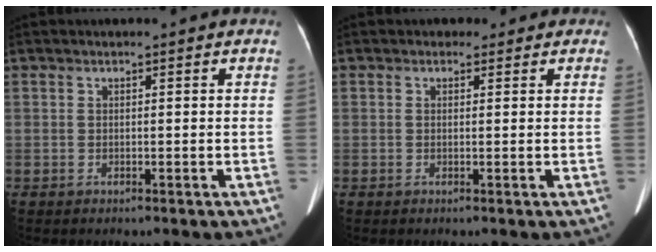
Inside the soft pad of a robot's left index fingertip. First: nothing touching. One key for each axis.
{"total": 1.5, "fx": 0.9, "fy": 1.3, "fz": 0.1, "tx": 0.007, "ty": 0.005, "tz": 0.005}